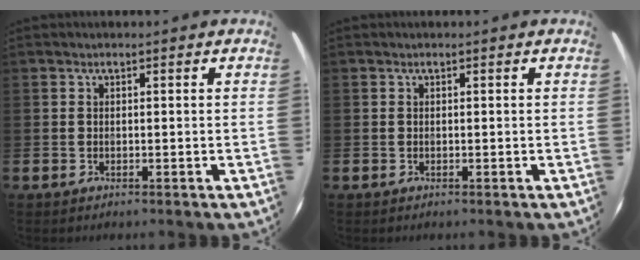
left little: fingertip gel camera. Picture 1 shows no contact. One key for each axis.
{"total": 0.0}